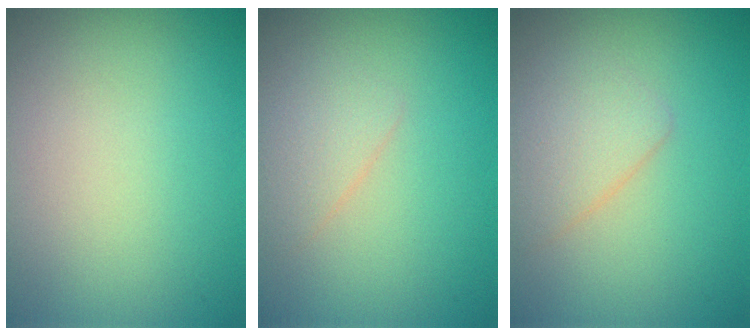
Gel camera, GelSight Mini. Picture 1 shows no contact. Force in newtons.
{"total": 1.7, "press": 1.7, "slide": 0.1}
{"total": 2.4, "press": 2.4, "slide": 0.2}